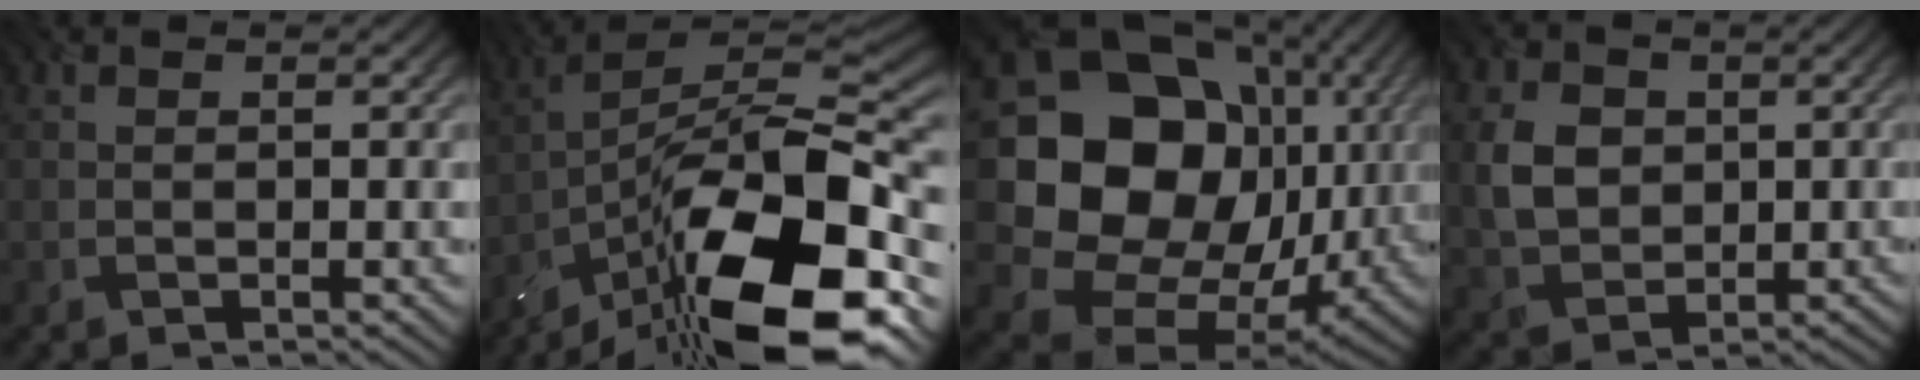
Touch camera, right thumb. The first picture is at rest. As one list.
[{"total": 19.5, "force": [-12.0, 6.9, 13.7], "torque": [-0.228, -0.005, -0.211]}, {"total": 19.1, "force": [2.3, 15.9, 10.3], "torque": [-0.249, -0.028, 0.055]}, {"total": 6.0, "force": [0.8, 4.9, 3.3], "torque": [-0.080, 0.001, 0.015]}]